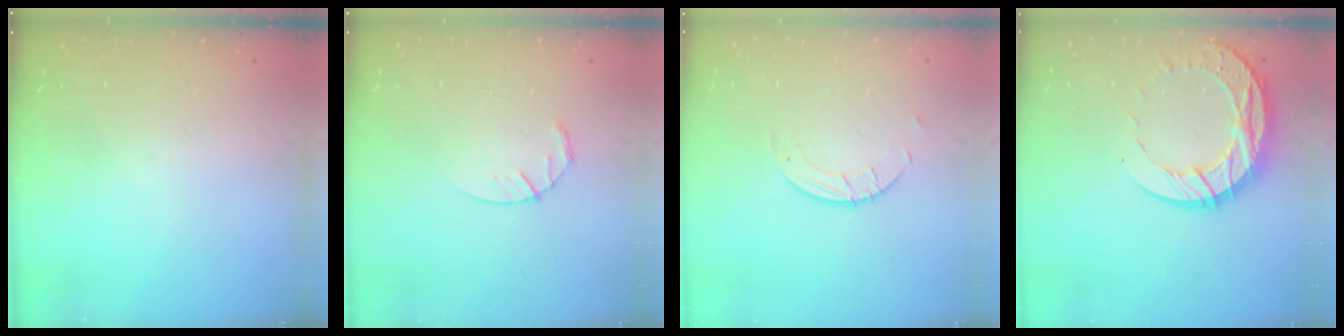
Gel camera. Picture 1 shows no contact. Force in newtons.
{"total": 3.9, "press": 3.9, "slide": 0.5}
{"total": 1.5, "press": 1.5, "slide": 0.1}
{"total": 13.8, "press": 13.7, "slide": 1.1}